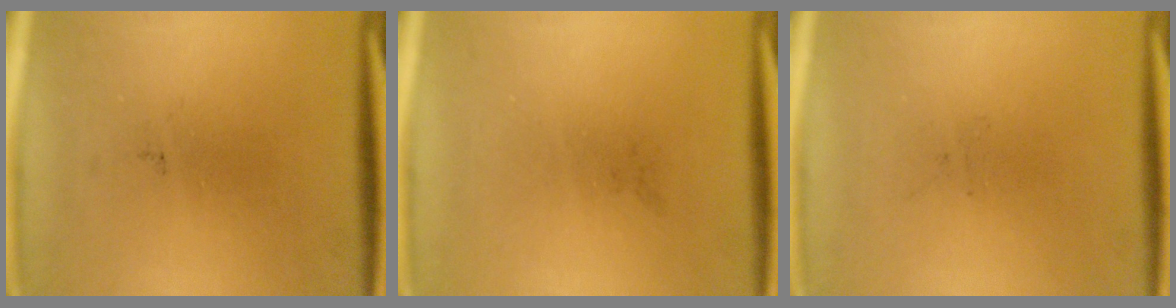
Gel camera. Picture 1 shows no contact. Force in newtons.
{"total": 0.0}
{"total": 0.0}